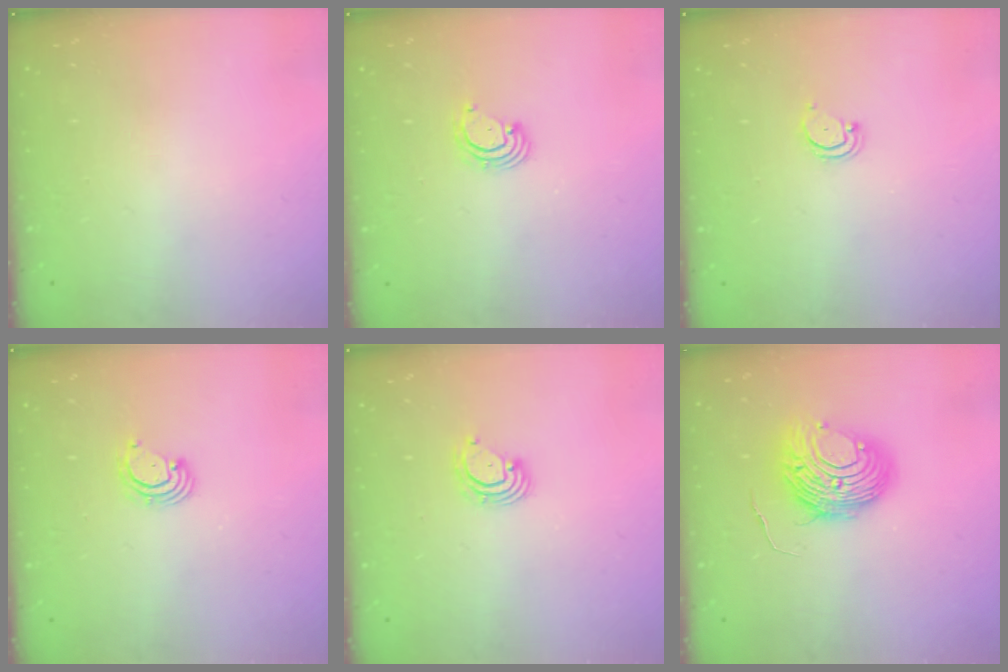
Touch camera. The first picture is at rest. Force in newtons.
{"total": 2.5, "press": 2.5, "slide": 0.3}
{"total": 2.7, "press": 2.7, "slide": 0.3}
{"total": 2.5, "press": 2.5, "slide": 0.3}
{"total": 3.2, "press": 3.2, "slide": 0.1}
{"total": 10.9, "press": 10.8, "slide": 1.1}